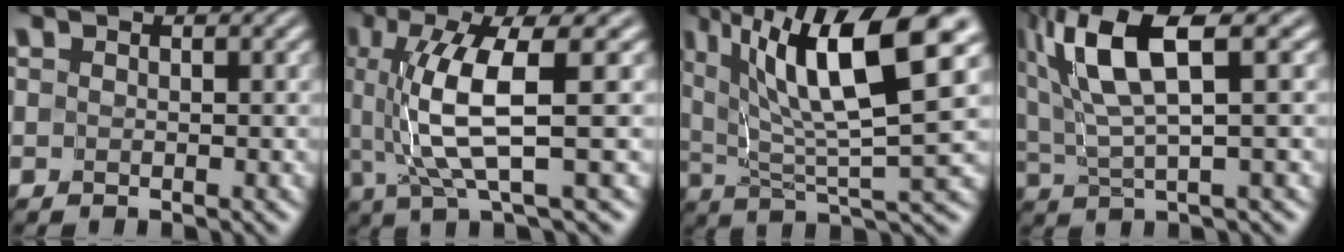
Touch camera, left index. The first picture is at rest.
{"total": 6.8, "force": [0.5, 1.1, 6.7], "torque": [-0.127, 0.001, 0.015]}
{"total": 11.5, "force": [5.3, 2.1, 10.0], "torque": [-0.162, 0.010, 0.096]}
{"total": 7.8, "force": [3.1, 1.7, 7.0], "torque": [-0.147, 0.014, 0.062]}